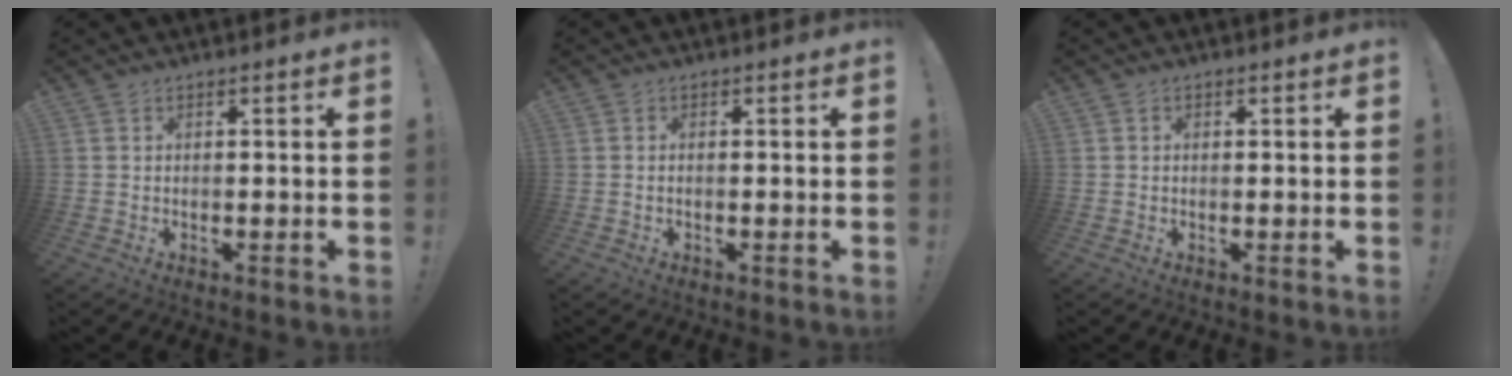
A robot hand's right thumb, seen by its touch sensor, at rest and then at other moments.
{"total": 0.0}
{"total": 0.6, "force": [0.2, 0.5, 0.1], "torque": [0.006, -0.002, 0.003]}